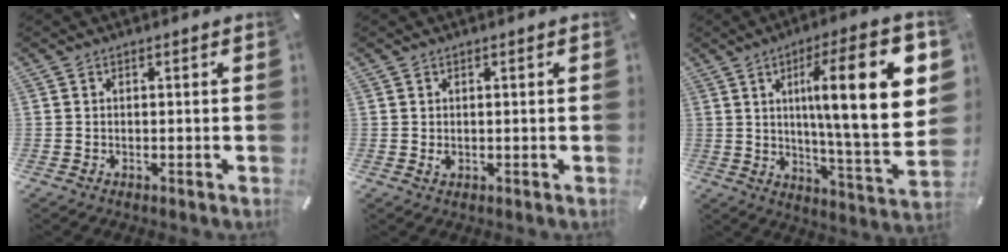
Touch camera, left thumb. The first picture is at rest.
{"total": 1.4, "force": [0.2, 0.6, 1.2], "torque": [-0.032, -0.002, 0.000]}
{"total": 24.0, "force": [6.6, 5.0, 22.5], "torque": [-0.344, -0.030, 0.086]}